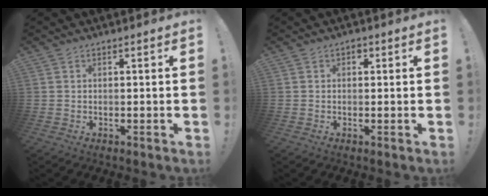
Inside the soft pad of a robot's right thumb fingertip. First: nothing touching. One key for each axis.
{"total": 1.2, "fx": 0.1, "fy": 1.0, "fz": 0.6, "tx": -0.010, "ty": 0.004, "tz": 0.001}